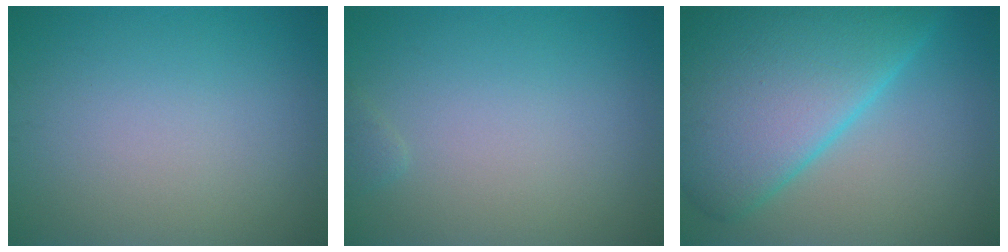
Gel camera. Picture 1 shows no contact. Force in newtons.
{"total": 0.6, "press": 0.6, "slide": 0.1}
{"total": 13.6, "press": 13.6, "slide": 0.4}